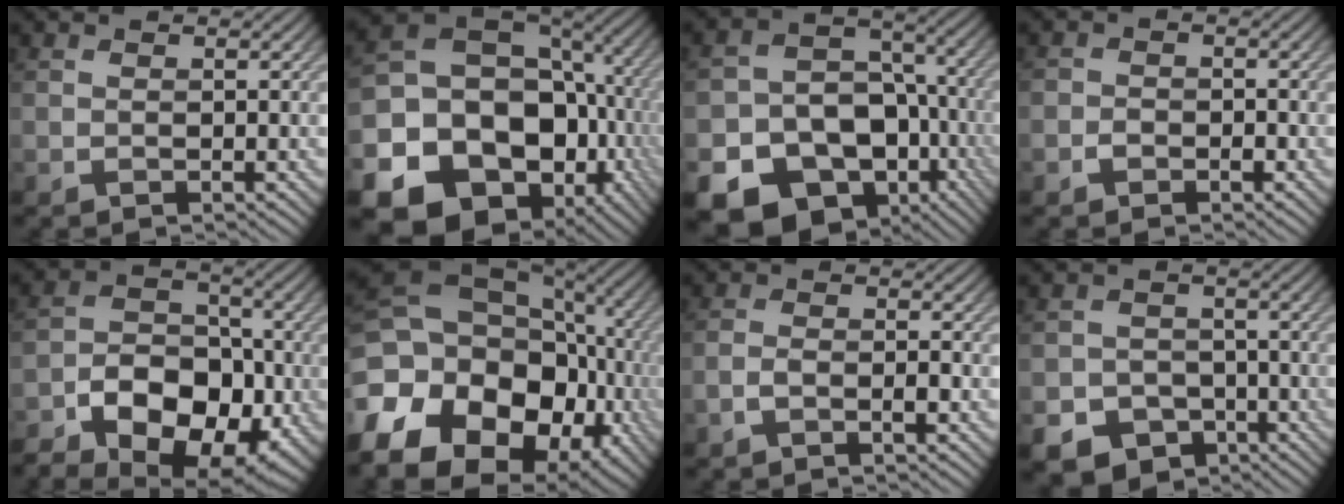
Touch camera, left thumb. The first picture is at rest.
{"total": 23.9, "force": [-9.0, 19.6, 10.3], "torque": [-0.226, -0.048, -0.146]}
{"total": 19.8, "force": [-10.1, 15.1, 7.8], "torque": [-0.147, -0.055, -0.136]}
{"total": 1.7, "force": [-0.9, 1.3, 0.7], "torque": [-0.004, 0.002, -0.022]}
{"total": 14.8, "force": [-7.1, 9.9, 8.4], "torque": [-0.141, -0.018, -0.119]}
{"total": 20.8, "force": [-7.5, 15.5, 11.7], "torque": [-0.260, -0.038, -0.101]}
{"total": 2.3, "force": [-1.3, 0.8, 1.7], "torque": [-0.037, 0.004, -0.032]}
{"total": 8.6, "force": [-5.1, 6.5, 2.2], "torque": [-0.043, -0.024, -0.092]}